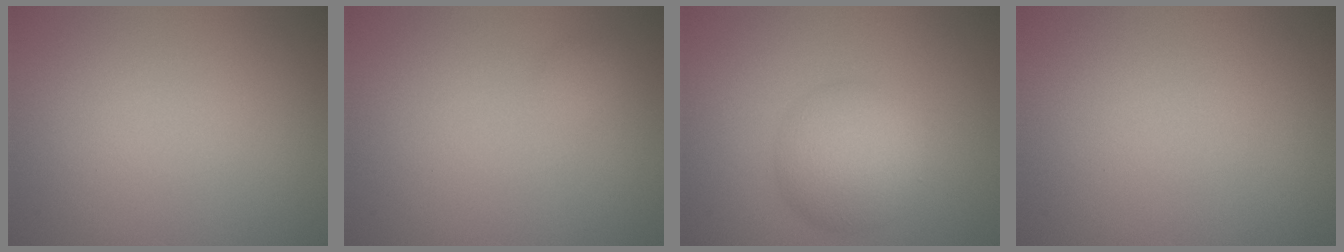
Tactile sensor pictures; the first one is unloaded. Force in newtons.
{"total": 0.6, "press": 0.6, "slide": 0.0}
{"total": 5.0, "press": 5.0, "slide": 0.1}
{"total": 0.0}